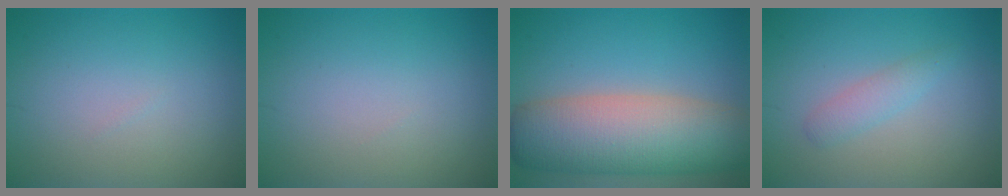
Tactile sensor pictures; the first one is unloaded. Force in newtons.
{"total": 0.0}
{"total": 10.8, "press": 10.8, "slide": 1.0}
{"total": 1.7, "press": 1.7, "slide": 0.0}